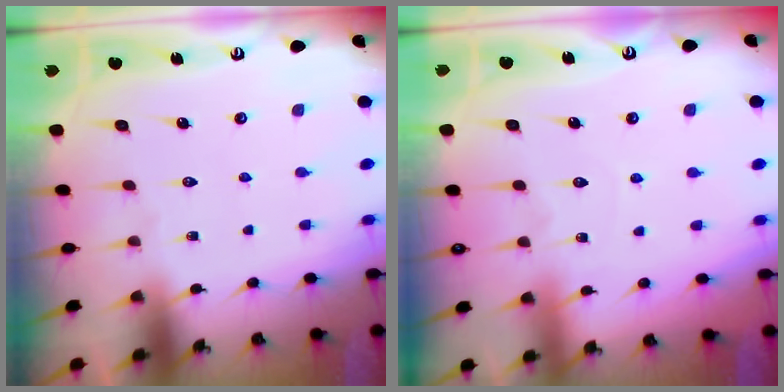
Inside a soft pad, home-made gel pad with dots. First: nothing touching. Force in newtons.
{"total": 5.0, "press": 5.0, "slide": 0.6}